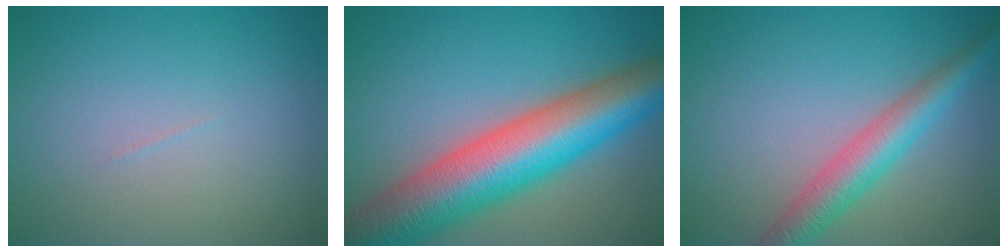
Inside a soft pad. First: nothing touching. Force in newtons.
{"total": 12.8, "press": 12.8, "slide": 0.2}
{"total": 4.6, "press": 4.6, "slide": 0.1}